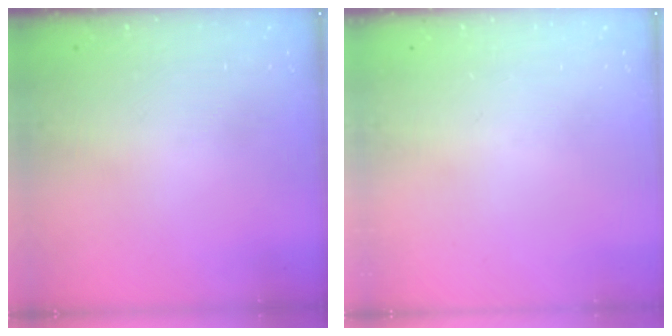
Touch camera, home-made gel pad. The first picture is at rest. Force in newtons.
{"total": 0.0}